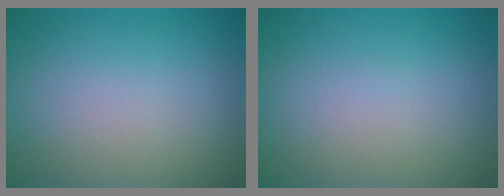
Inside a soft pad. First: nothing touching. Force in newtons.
{"total": 0.0}